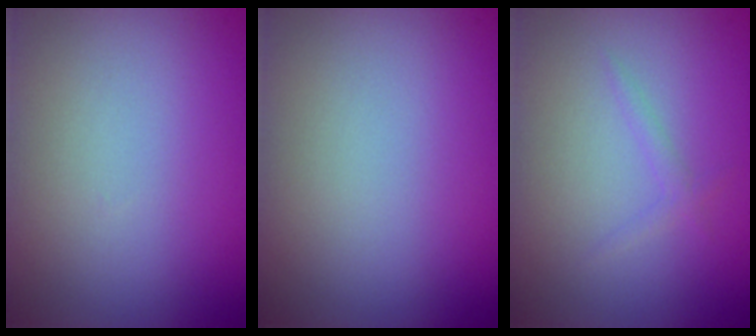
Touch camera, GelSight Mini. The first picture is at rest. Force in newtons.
{"total": 0.0}
{"total": 0.8, "press": 0.8, "slide": 0.0}